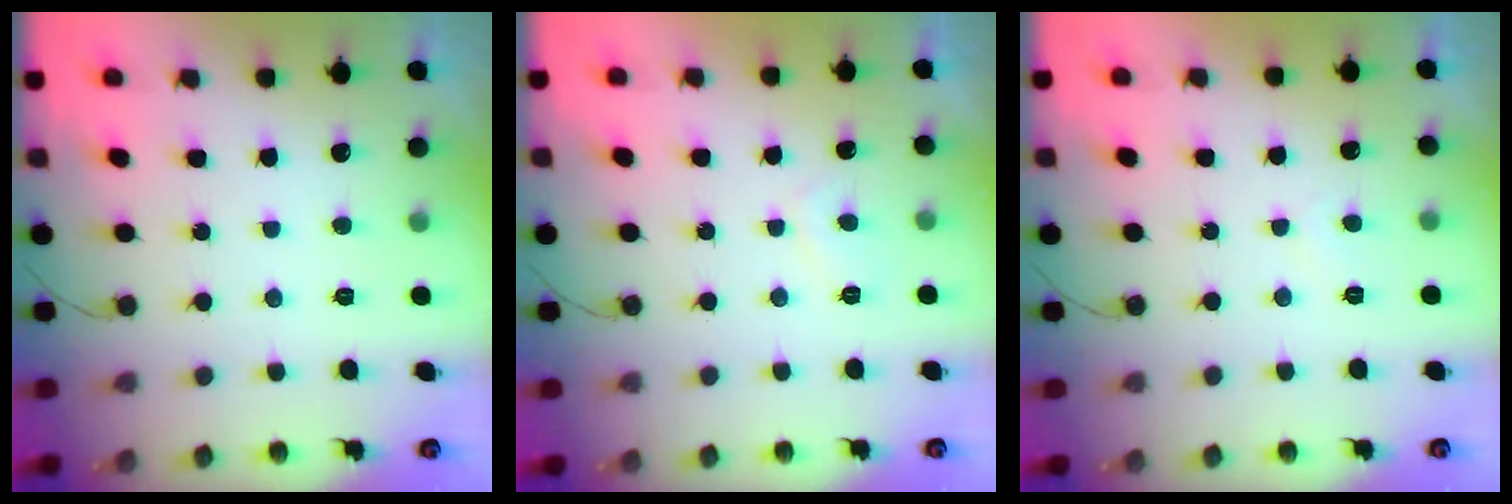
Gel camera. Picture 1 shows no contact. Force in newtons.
{"total": 2.0, "press": 1.9, "slide": 0.5}
{"total": 2.5, "press": 2.4, "slide": 0.5}